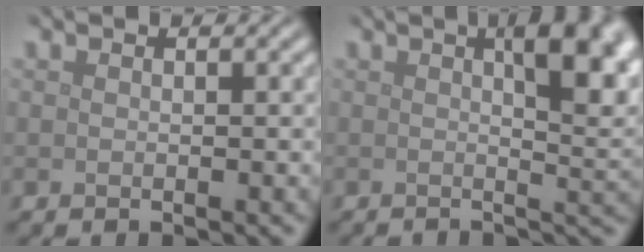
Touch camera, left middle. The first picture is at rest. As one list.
[{"total": 8.6, "force": [1.8, 3.1, 7.9], "torque": [-0.050, 0.016, 0.009]}]